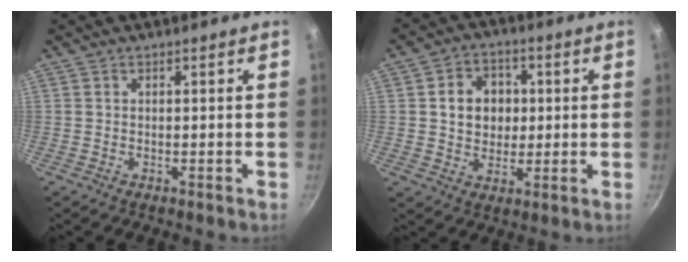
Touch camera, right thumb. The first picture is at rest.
{"total": 9.0, "force": [1.2, 7.6, 4.7], "torque": [-0.046, 0.007, 0.015]}